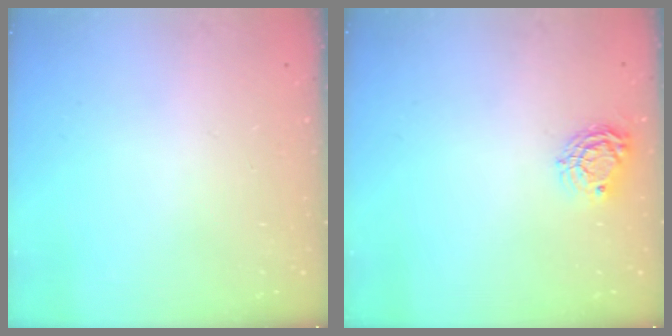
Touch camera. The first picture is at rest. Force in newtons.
{"total": 7.8, "press": 7.7, "slide": 0.3}